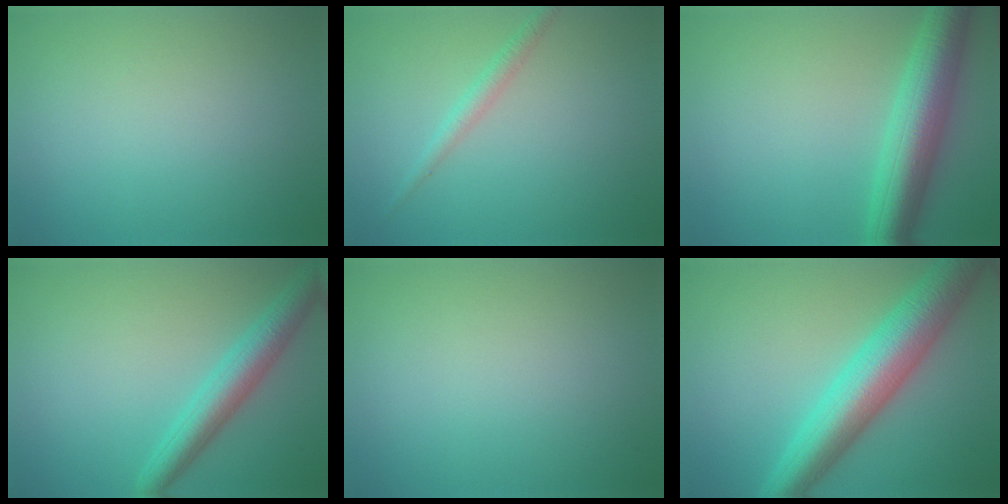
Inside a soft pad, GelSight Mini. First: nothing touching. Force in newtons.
{"total": 1.6, "press": 1.6, "slide": 0.1}
{"total": 6.7, "press": 6.7, "slide": 0.1}
{"total": 4.2, "press": 4.2, "slide": 0.2}
{"total": 0.0}
{"total": 8.5, "press": 8.5, "slide": 0.2}